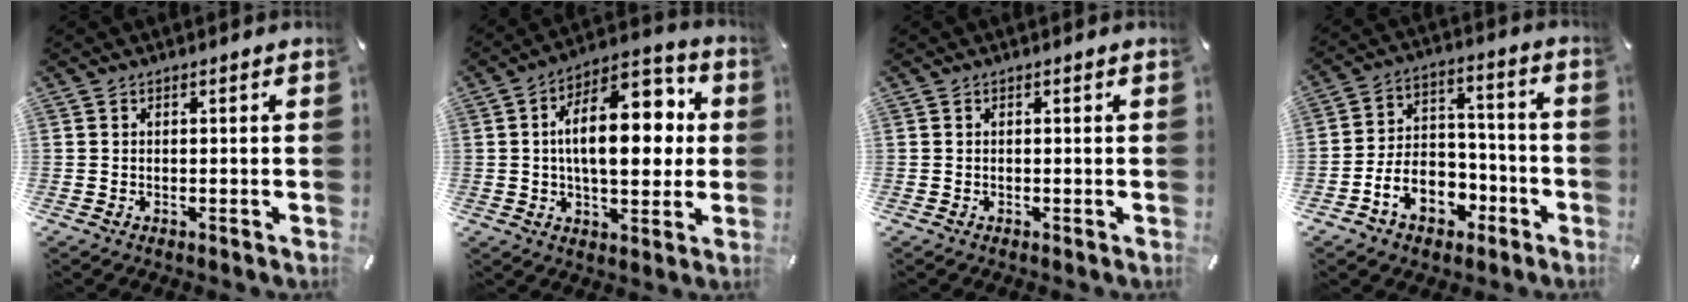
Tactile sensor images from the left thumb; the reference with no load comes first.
{"total": 17.8, "force": [2.4, 9.3, 14.9], "torque": [-0.230, -0.002, 0.035]}
{"total": 0.0}
{"total": 11.6, "force": [-5.5, 8.6, 5.5], "torque": [-0.099, 0.037, -0.092]}